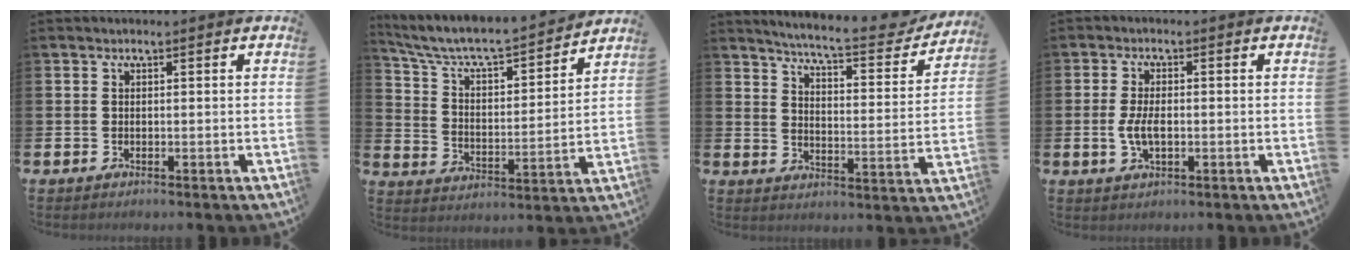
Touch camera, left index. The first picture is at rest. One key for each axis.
{"total": 7.0, "fx": 6.4, "fy": 1.4, "fz": 2.3, "tx": -0.084, "ty": -0.049, "tz": 0.105}
{"total": 6.8, "fx": 6.3, "fy": 0.5, "fz": 2.3, "tx": -0.058, "ty": -0.053, "tz": 0.101}
{"total": 3.6, "fx": -0.3, "fy": 1.7, "fz": 3.1, "tx": -0.066, "ty": 0.002, "tz": -0.009}